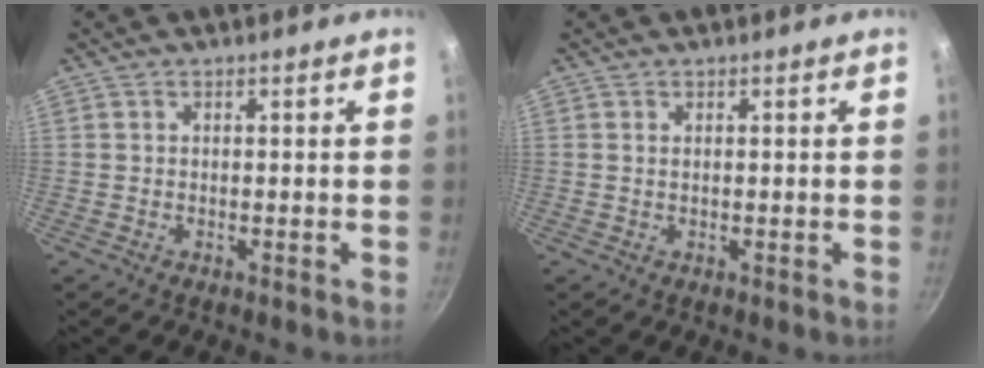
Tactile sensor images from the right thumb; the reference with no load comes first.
{"total": 0.6, "force": [0.2, 0.3, 0.5], "torque": [-0.009, 0.001, 0.004]}